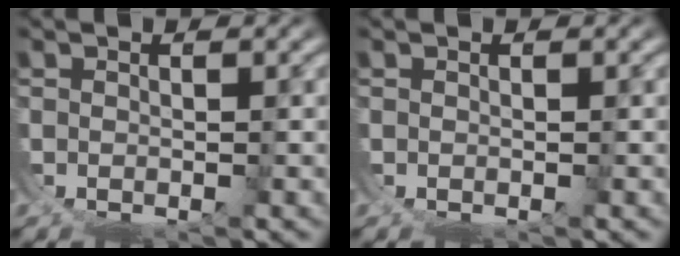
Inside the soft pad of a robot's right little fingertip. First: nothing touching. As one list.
[{"total": 0.0}]